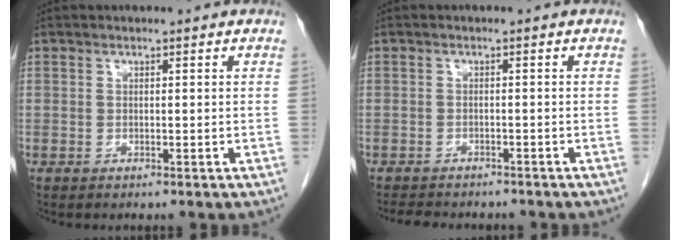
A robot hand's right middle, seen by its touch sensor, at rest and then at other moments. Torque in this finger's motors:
{"motor_torque": [0.03, -0.02, 0.00, 0.00]}